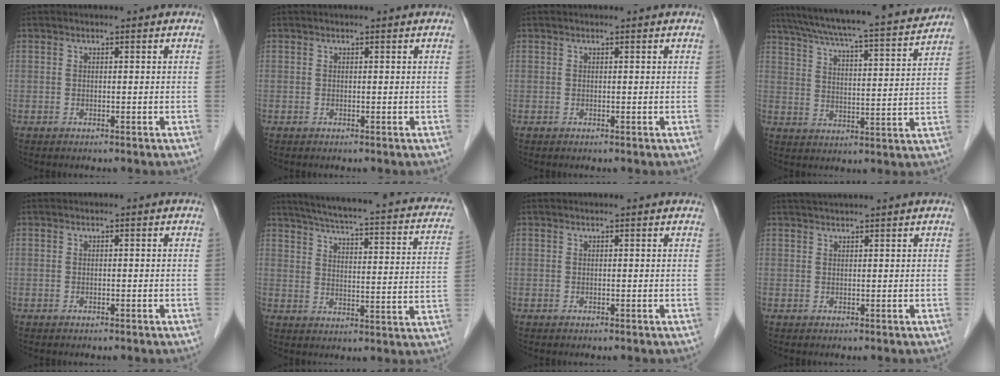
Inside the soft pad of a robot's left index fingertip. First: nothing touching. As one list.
[{"total": 0.7, "force": [0.7, 0.1, 0.2], "torque": [-0.008, 0.009, 0.008]}, {"total": 0.7, "force": [0.7, 0.0, 0.2], "torque": [-0.007, 0.004, 0.009]}, {"total": 21.0, "force": [18.6, 1.2, 9.7], "torque": [-0.163, -0.001, 0.261]}, {"total": 0.0}, {"total": 23.8, "force": [18.5, 4.6, 14.3], "torque": [-0.204, 0.002, 0.216]}, {"total": 2.4, "force": [2.2, 0.3, 0.8], "torque": [-0.014, 0.014, 0.021]}, {"total": 4.4, "force": [4.0, -0.6, 1.7], "torque": [-0.020, 0.031, 0.062]}]